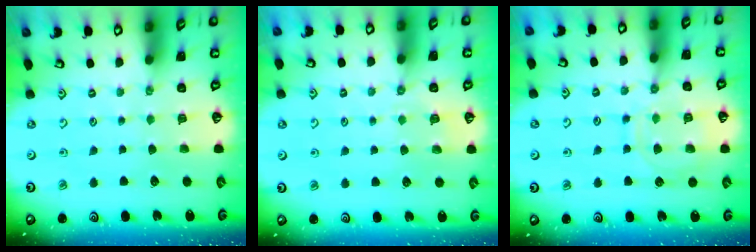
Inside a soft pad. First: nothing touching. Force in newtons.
{"total": 3.4, "press": 3.2, "slide": 1.1}
{"total": 11.8, "press": 11.8, "slide": 1.1}